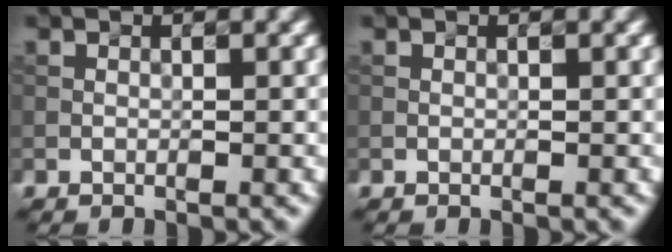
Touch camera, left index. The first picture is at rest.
{"total": 0.0}